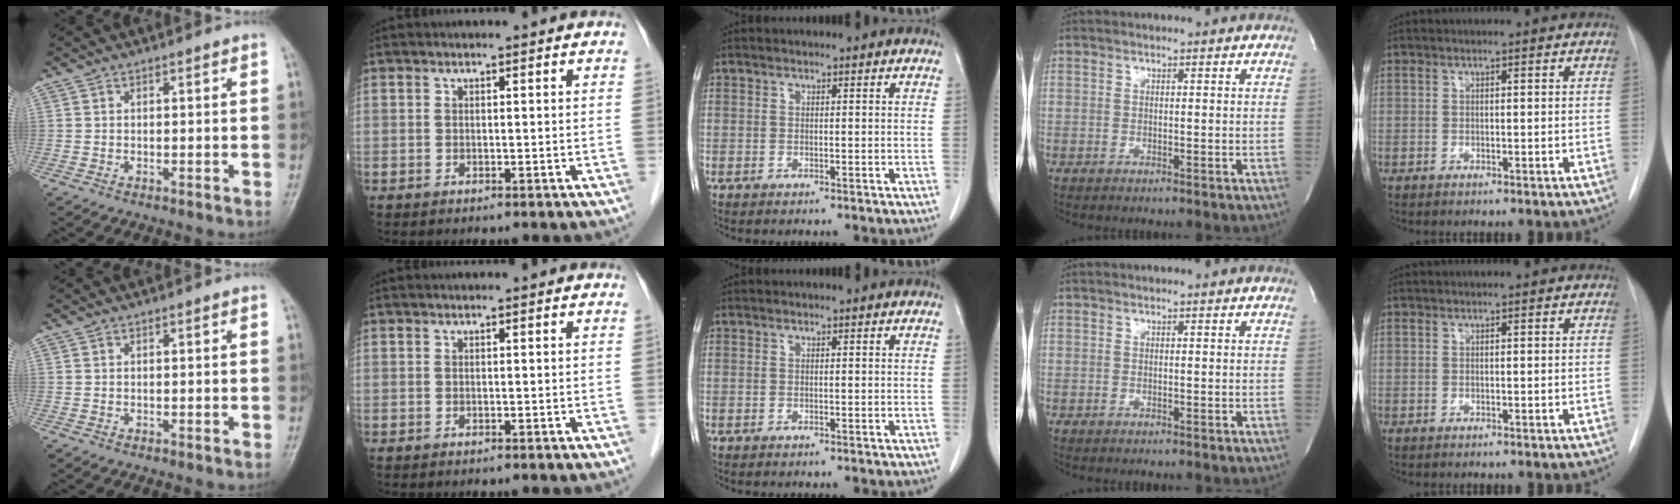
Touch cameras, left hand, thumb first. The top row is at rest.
{}